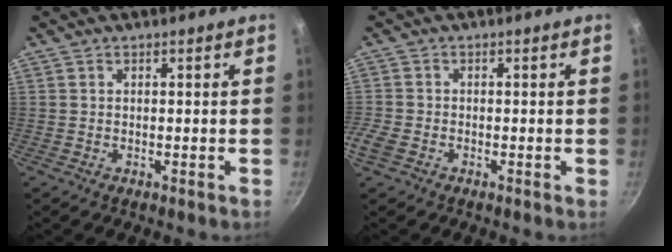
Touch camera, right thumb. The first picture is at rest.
{"total": 3.6, "force": [-1.7, 2.3, 2.2], "torque": [-0.056, 0.002, -0.042]}